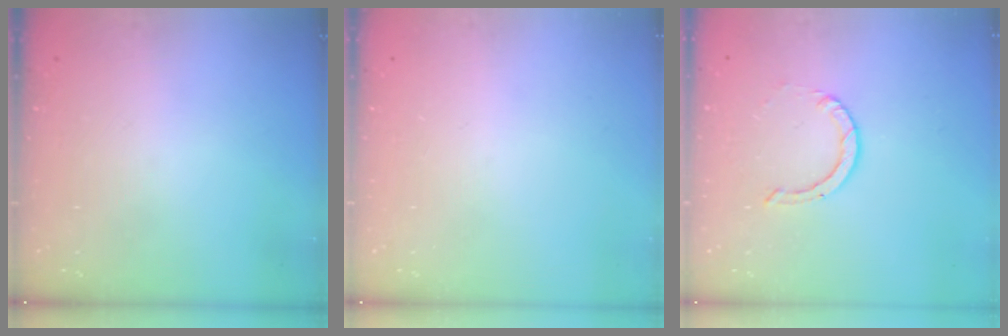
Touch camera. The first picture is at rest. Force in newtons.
{"total": 0.0}
{"total": 2.0, "press": 2.0, "slide": 0.2}